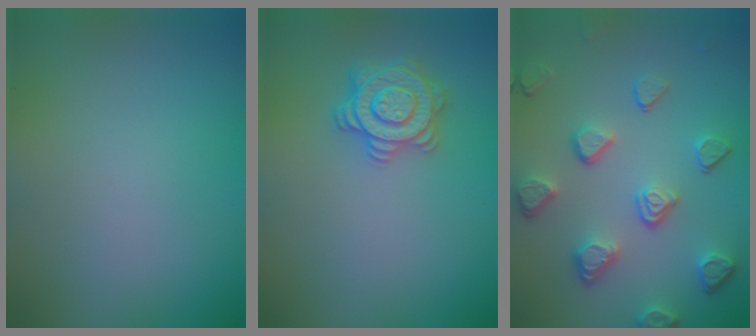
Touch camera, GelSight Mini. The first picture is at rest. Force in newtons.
{"total": 3.6, "press": 3.5, "slide": 1.0}
{"total": 5.0, "press": 3.8, "slide": 3.3}